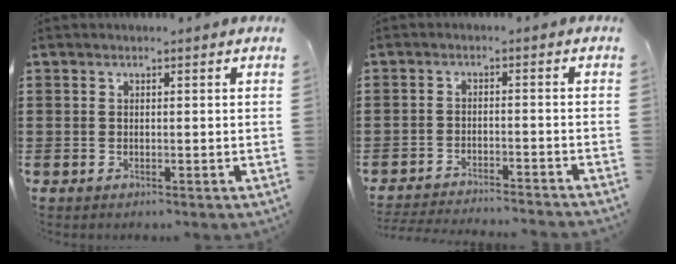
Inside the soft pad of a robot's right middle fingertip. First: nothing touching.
{"total": 3.2, "force": [-3.2, -0.2, 0.4], "torque": [-0.008, -0.001, -0.068]}